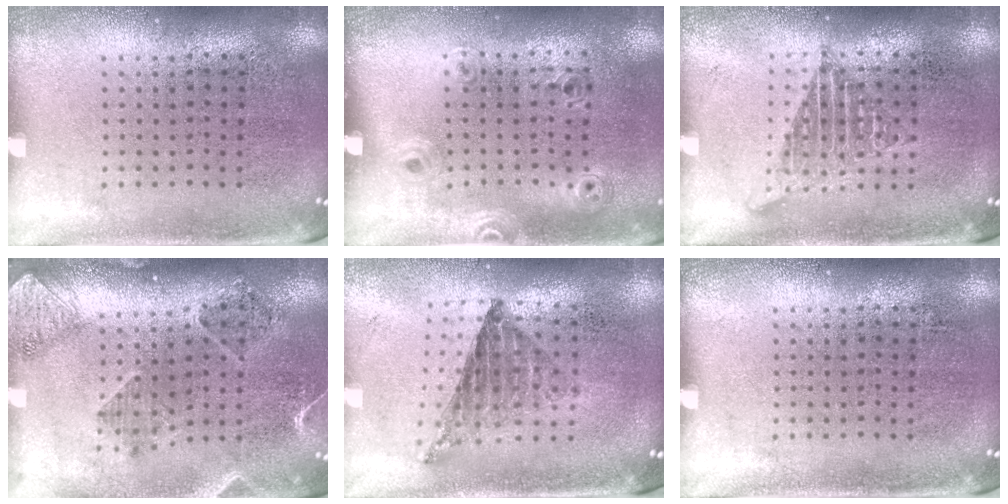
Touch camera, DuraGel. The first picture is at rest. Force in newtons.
{"total": 1.1, "press": 1.0, "slide": 0.5}
{"total": 1.1, "press": 1.1, "slide": 0.1}
{"total": 1.5, "press": 1.4, "slide": 0.5}
{"total": 0.8, "press": 0.8, "slide": 0.0}
{"total": 0.0}